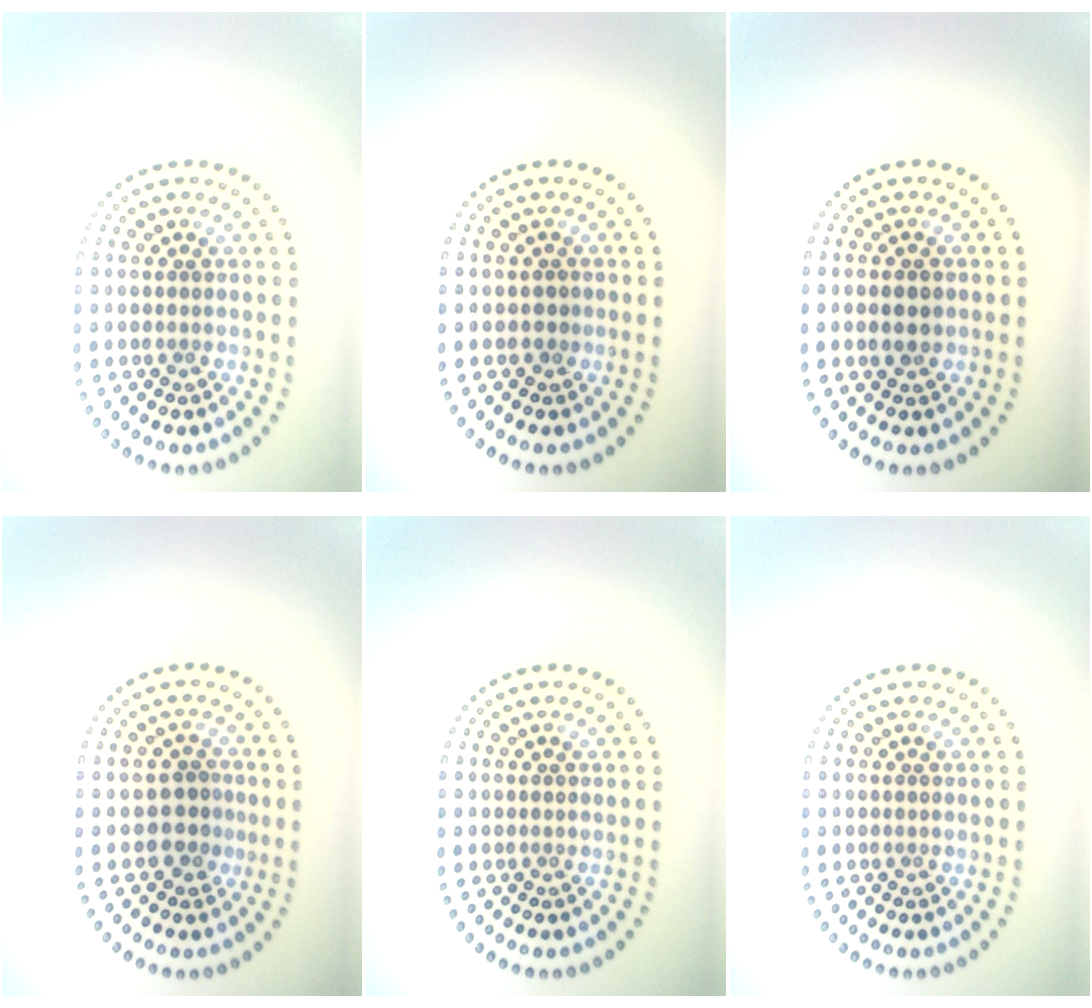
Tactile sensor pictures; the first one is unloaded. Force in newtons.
{"total": 0.7, "press": 0.6, "slide": 0.4}
{"total": 1.7, "press": 1.7, "slide": 0.2}
{"total": 2.0, "press": 1.8, "slide": 1.0}
{"total": 0.0}
{"total": 0.0}